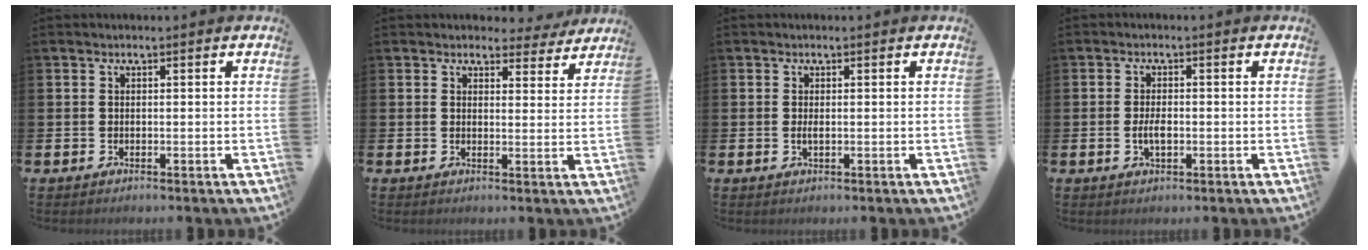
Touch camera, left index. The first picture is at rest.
{"total": 3.4, "force": [3.1, 1.2, 0.4], "torque": [-0.001, -0.019, 0.052]}
{"total": 0.8, "force": [0.0, 0.2, 0.8], "torque": [-0.022, 0.003, 0.000]}
{"total": 2.5, "force": [-0.4, 1.1, 2.1], "torque": [-0.038, -0.001, -0.007]}